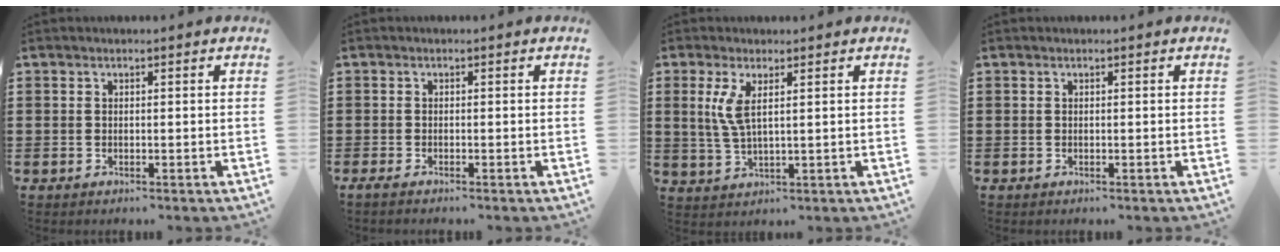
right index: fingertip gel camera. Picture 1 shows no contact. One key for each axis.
{"total": 0.8, "fx": -0.7, "fy": -0.1, "fz": 0.4, "tx": -0.007, "ty": -0.007, "tz": -0.012}
{"total": 4.3, "fx": 1.4, "fy": 1.3, "fz": 3.8, "tx": -0.096, "ty": -0.004, "tz": 0.020}
{"total": 0.0}